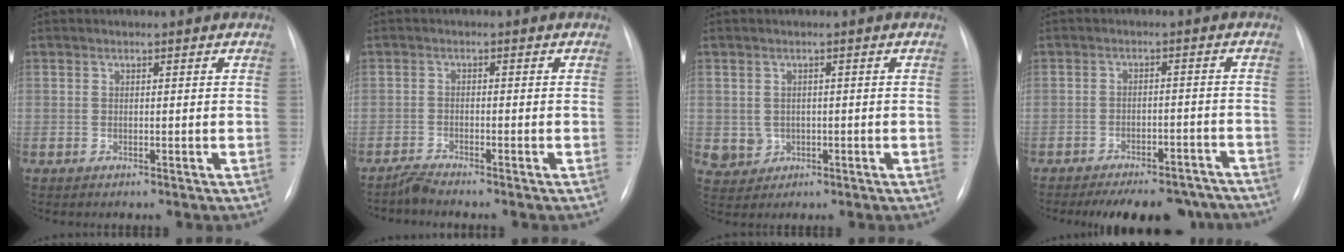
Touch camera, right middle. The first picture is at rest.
{"total": 1.9, "force": [-1.8, -0.4, 0.0], "torque": [-0.005, -0.010, -0.038]}
{"total": 3.3, "force": [-0.4, 3.2, 0.8], "torque": [-0.010, 0.003, 0.005]}
{"total": 14.6, "force": [-12.5, 5.5, 5.1], "torque": [-0.074, 0.014, -0.153]}